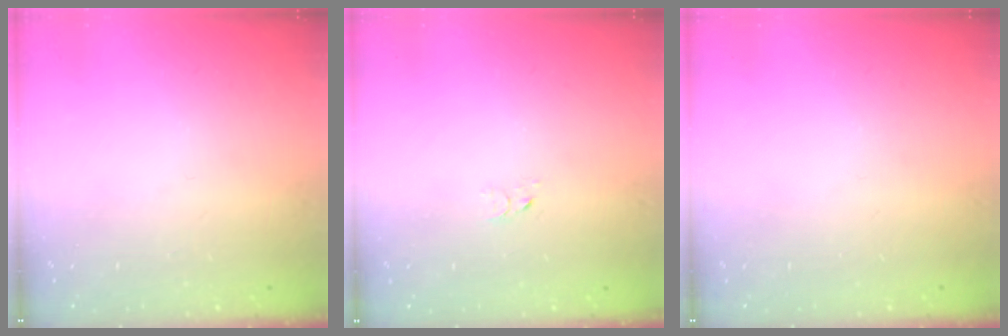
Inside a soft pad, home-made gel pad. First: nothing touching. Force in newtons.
{"total": 2.7, "press": 2.7, "slide": 0.2}
{"total": 0.0}